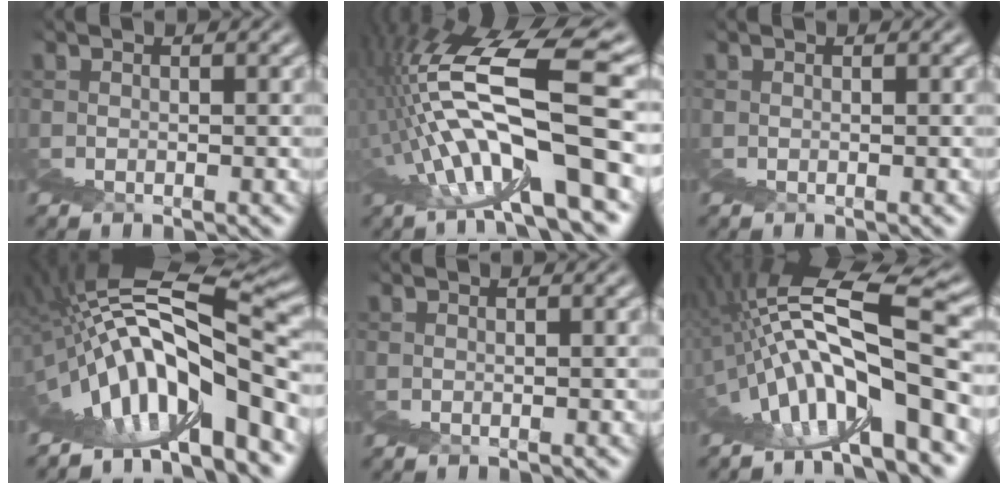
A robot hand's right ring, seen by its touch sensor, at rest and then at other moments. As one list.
[{"total": 10.2, "force": [4.3, 0.3, 9.2], "torque": [-0.169, 0.035, 0.065]}, {"total": 0.0}, {"total": 10.8, "force": [1.2, 3.1, 10.3], "torque": [-0.158, 0.040, 0.013]}, {"total": 0.0}, {"total": 12.1, "force": [4.3, 3.2, 10.8], "torque": [-0.178, 0.048, 0.054]}]